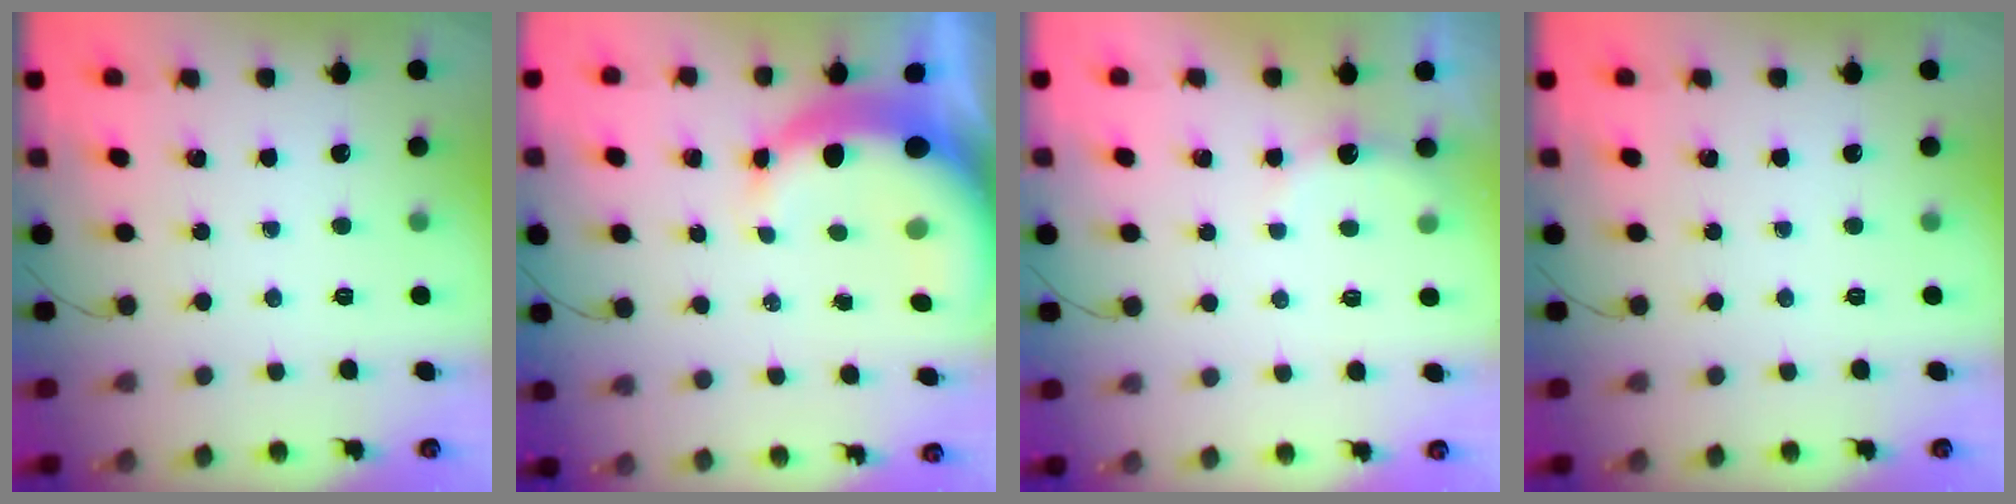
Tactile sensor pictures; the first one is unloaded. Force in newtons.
{"total": 10.0, "press": 9.8, "slide": 2.1}
{"total": 2.8, "press": 2.6, "slide": 0.8}
{"total": 0.0}